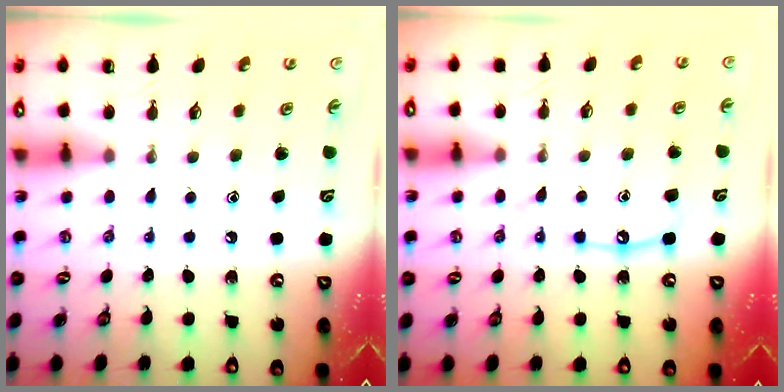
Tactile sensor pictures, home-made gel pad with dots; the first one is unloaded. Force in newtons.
{"total": 8.4, "press": 8.3, "slide": 0.8}